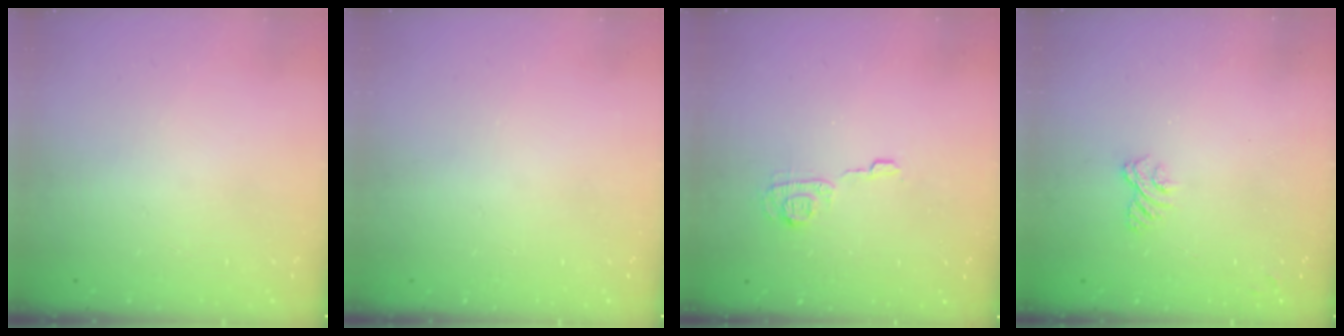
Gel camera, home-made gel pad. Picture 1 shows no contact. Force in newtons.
{"total": 0.0}
{"total": 6.7, "press": 6.7, "slide": 0.0}
{"total": 2.7, "press": 2.3, "slide": 1.4}